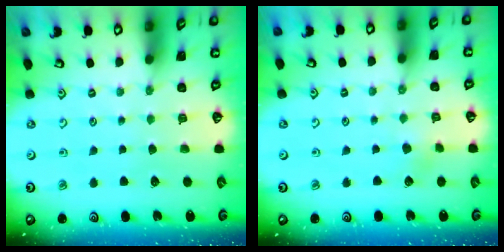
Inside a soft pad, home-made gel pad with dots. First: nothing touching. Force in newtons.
{"total": 3.0, "press": 3.0, "slide": 0.1}